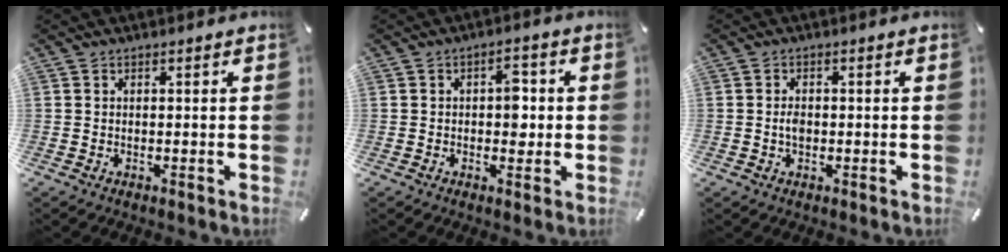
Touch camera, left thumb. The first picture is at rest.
{"total": 5.1, "force": [0.1, 3.1, 4.0], "torque": [-0.045, -0.001, -0.007]}
{"total": 2.3, "force": [-0.3, 1.4, 1.8], "torque": [-0.034, 0.001, -0.006]}